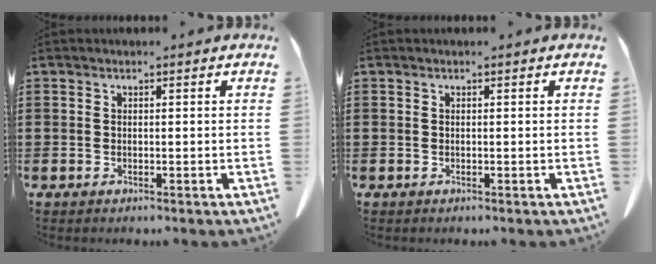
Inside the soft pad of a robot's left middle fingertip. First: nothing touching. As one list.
[{"total": 0.0}]